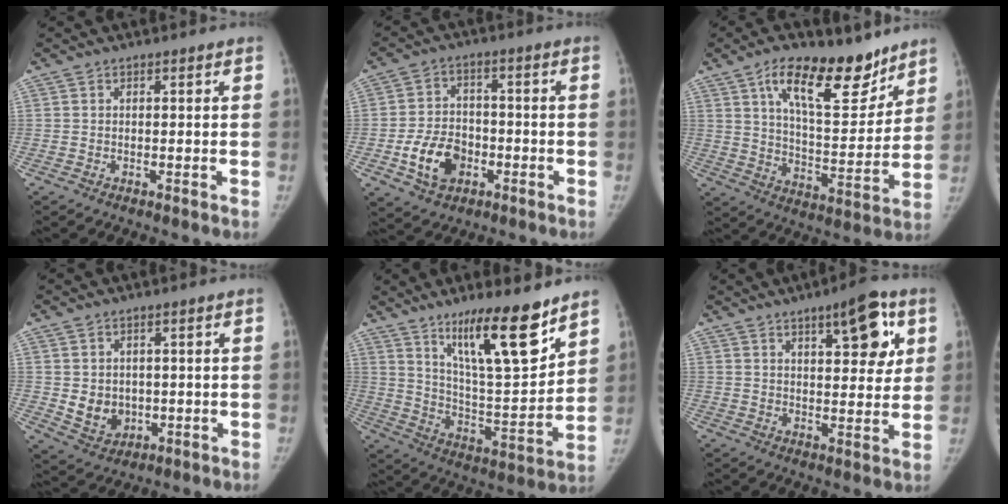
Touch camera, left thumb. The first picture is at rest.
{"total": 10.1, "force": [-3.7, 7.4, 5.8], "torque": [-0.082, 0.020, -0.064]}
{"total": 17.5, "force": [11.1, 7.6, 11.1], "torque": [-0.127, -0.068, 0.183]}
{"total": 6.4, "force": [-0.4, 5.5, 3.3], "torque": [-0.026, -0.003, 0.011]}
{"total": 17.6, "force": [11.6, 3.6, 12.7], "torque": [-0.178, -0.083, 0.205]}
{"total": 11.2, "force": [5.1, 4.2, 9.1], "torque": [-0.093, -0.018, 0.068]}